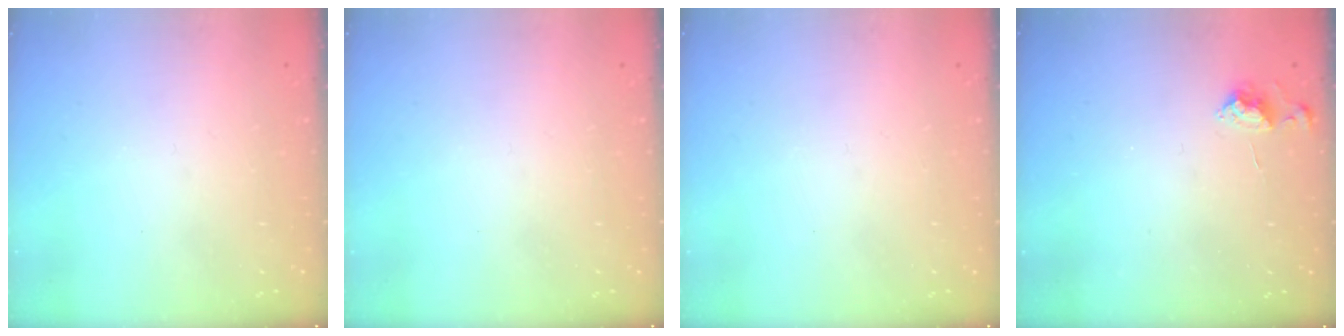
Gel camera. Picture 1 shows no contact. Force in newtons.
{"total": 0.0}
{"total": 0.0}
{"total": 4.0, "press": 3.9, "slide": 0.6}